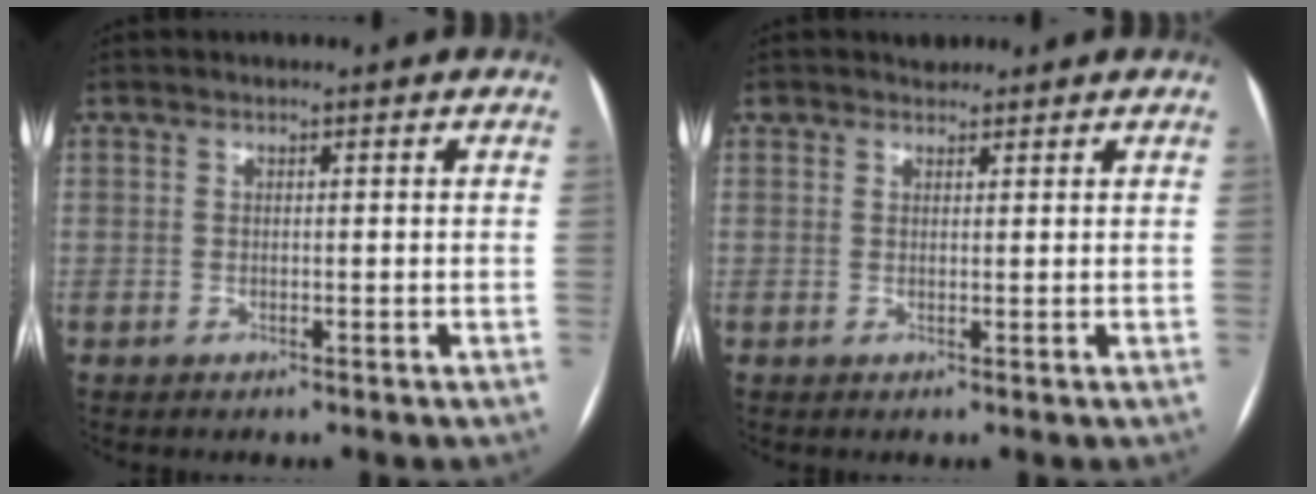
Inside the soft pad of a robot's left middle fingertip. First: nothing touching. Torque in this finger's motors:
{"motor_torque": [0.08, -0.08, -0.02, -0.01]}